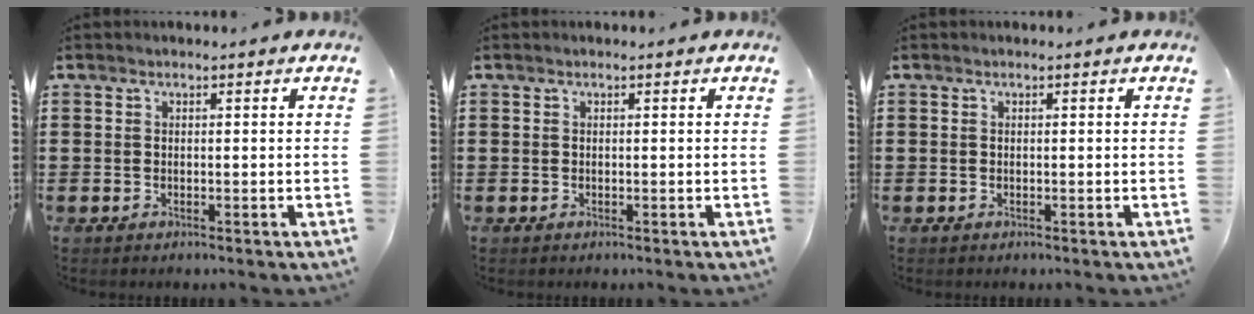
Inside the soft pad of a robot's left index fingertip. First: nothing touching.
{"total": 0.0}
{"total": 0.0}